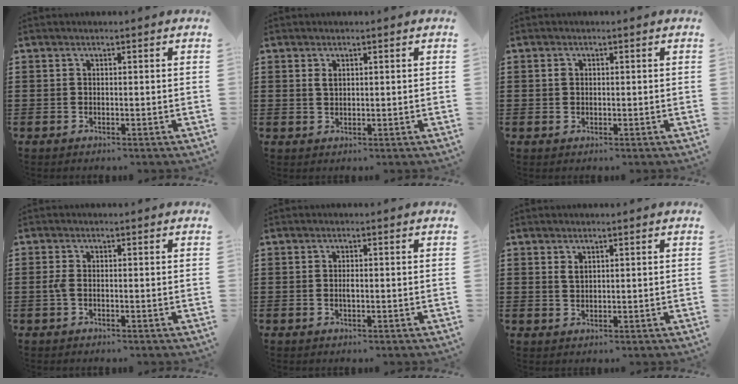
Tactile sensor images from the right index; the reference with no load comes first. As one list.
[{"total": 1.3, "force": [0.5, 0.6, 1.1], "torque": [-0.024, 0.003, 0.010]}, {"total": 1.0, "force": [0.2, 0.7, 0.6], "torque": [-0.016, 0.001, 0.005]}, {"total": 1.5, "force": [-0.3, 0.5, 1.4], "torque": [-0.034, -0.003, -0.008]}, {"total": 1.3, "force": [-0.1, 0.5, 1.2], "torque": [-0.024, 0.000, -0.002]}, {"total": 1.3, "force": [0.7, 0.6, 0.9], "torque": [-0.020, 0.001, 0.014]}]